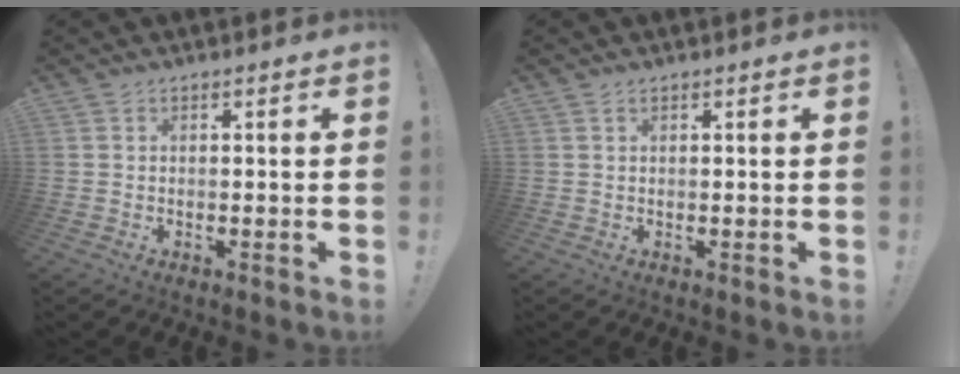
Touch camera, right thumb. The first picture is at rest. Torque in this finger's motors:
{"motor_torque": [-0.02, -0.12, -0.02, 0.15, 0.08]}